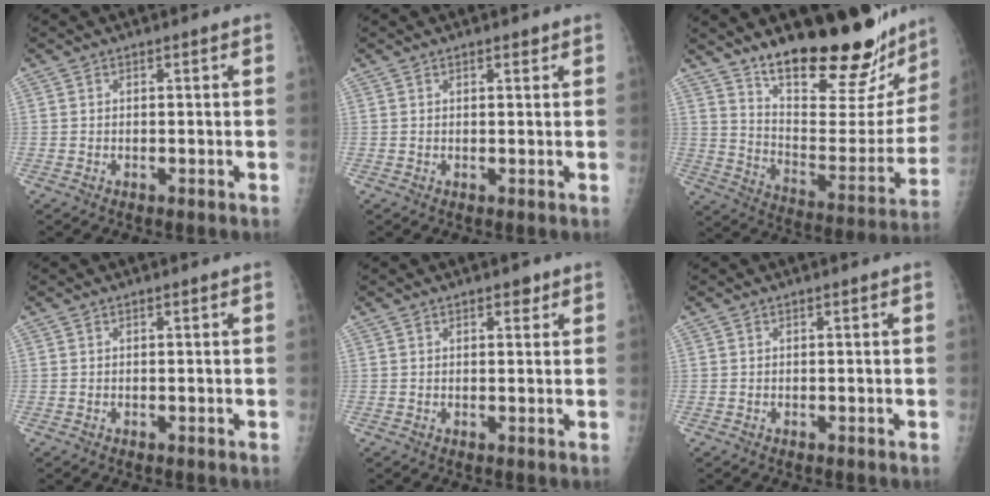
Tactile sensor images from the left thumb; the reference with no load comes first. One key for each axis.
{"total": 1.1, "fx": 0.8, "fy": 0.5, "fz": 0.7, "tx": -0.006, "ty": -0.003, "tz": 0.011}
{"total": 25.9, "fx": 20.7, "fy": 7.9, "fz": 13.4, "tx": -0.155, "ty": -0.123, "tz": 0.302}
{"total": 0.0}
{"total": 1.9, "fx": 1.2, "fy": 1.0, "fz": 1.1, "tx": -0.004, "ty": -0.004, "tz": 0.014}
{"total": 0.0}